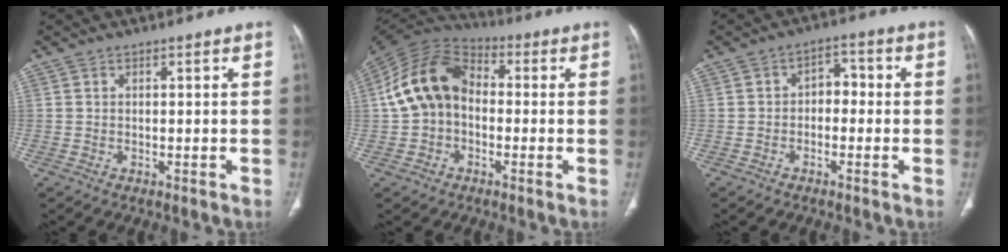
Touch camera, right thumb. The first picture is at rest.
{"total": 13.8, "force": [-0.3, 10.3, 9.2], "torque": [-0.161, 0.038, -0.019]}
{"total": 4.4, "force": [-0.7, 3.1, 3.0], "torque": [-0.023, 0.025, -0.023]}